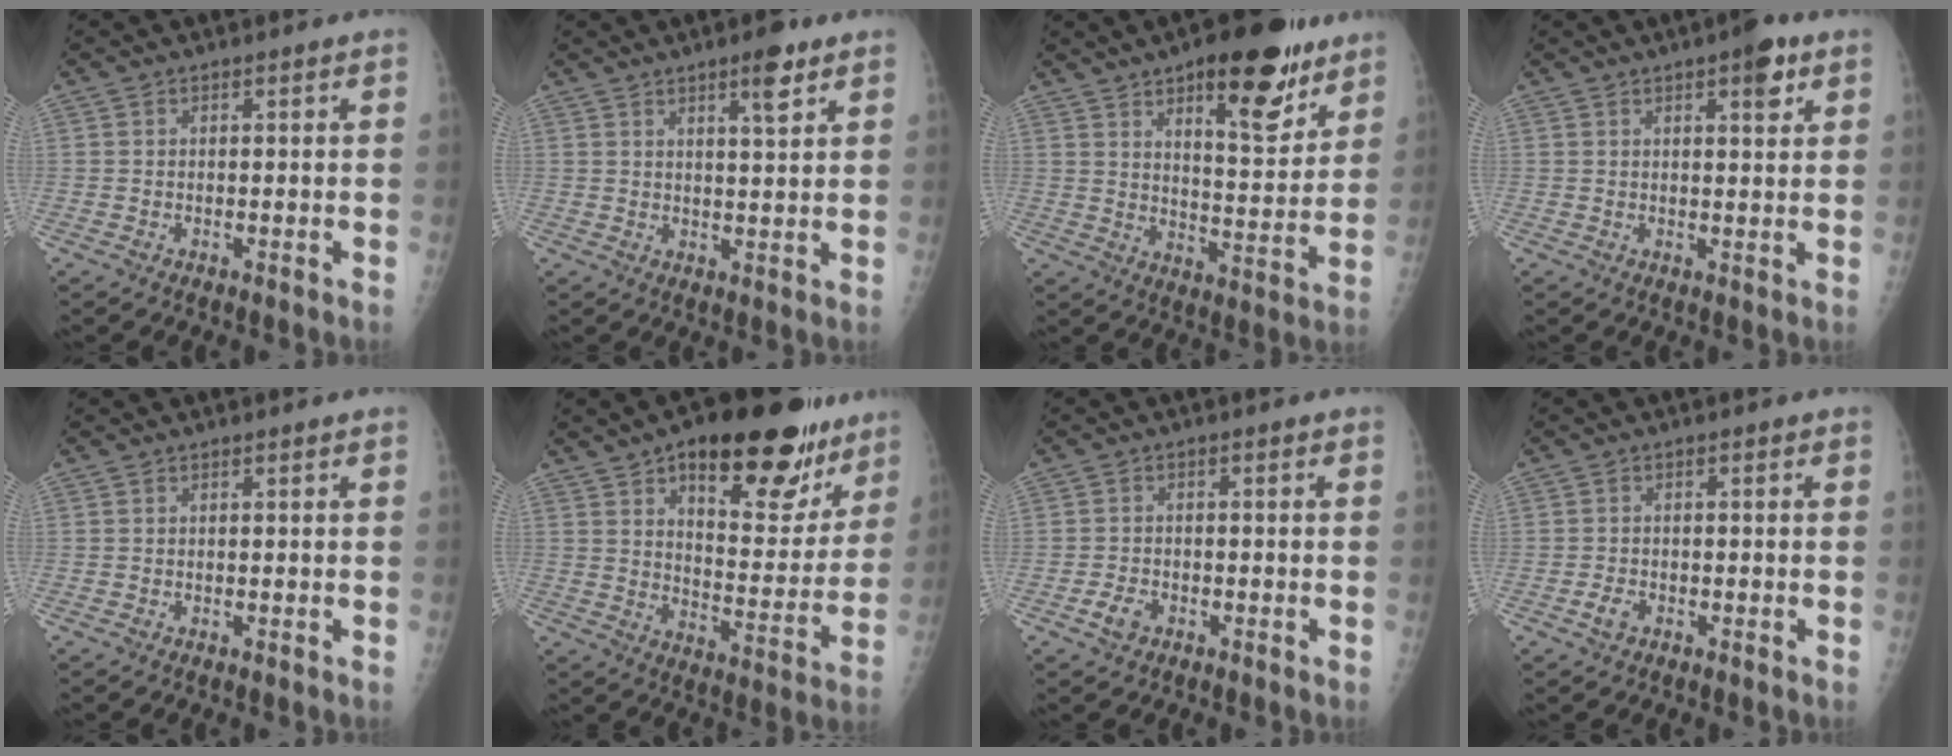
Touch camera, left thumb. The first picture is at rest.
{"total": 5.3, "force": [3.3, 1.1, 4.0], "torque": [-0.054, -0.019, 0.047]}
{"total": 17.8, "force": [10.4, 6.7, 12.8], "torque": [-0.137, -0.056, 0.152]}
{"total": 5.1, "force": [2.8, 1.7, 4.0], "torque": [-0.042, -0.009, 0.032]}
{"total": 0.0}
{"total": 24.3, "force": [14.7, 10.6, 16.2], "torque": [-0.170, -0.047, 0.213]}
{"total": 3.1, "force": [-1.6, 2.0, 1.7], "torque": [-0.030, 0.009, -0.027]}
{"total": 2.2, "force": [-1.1, 1.4, 1.2], "torque": [-0.024, 0.006, -0.020]}